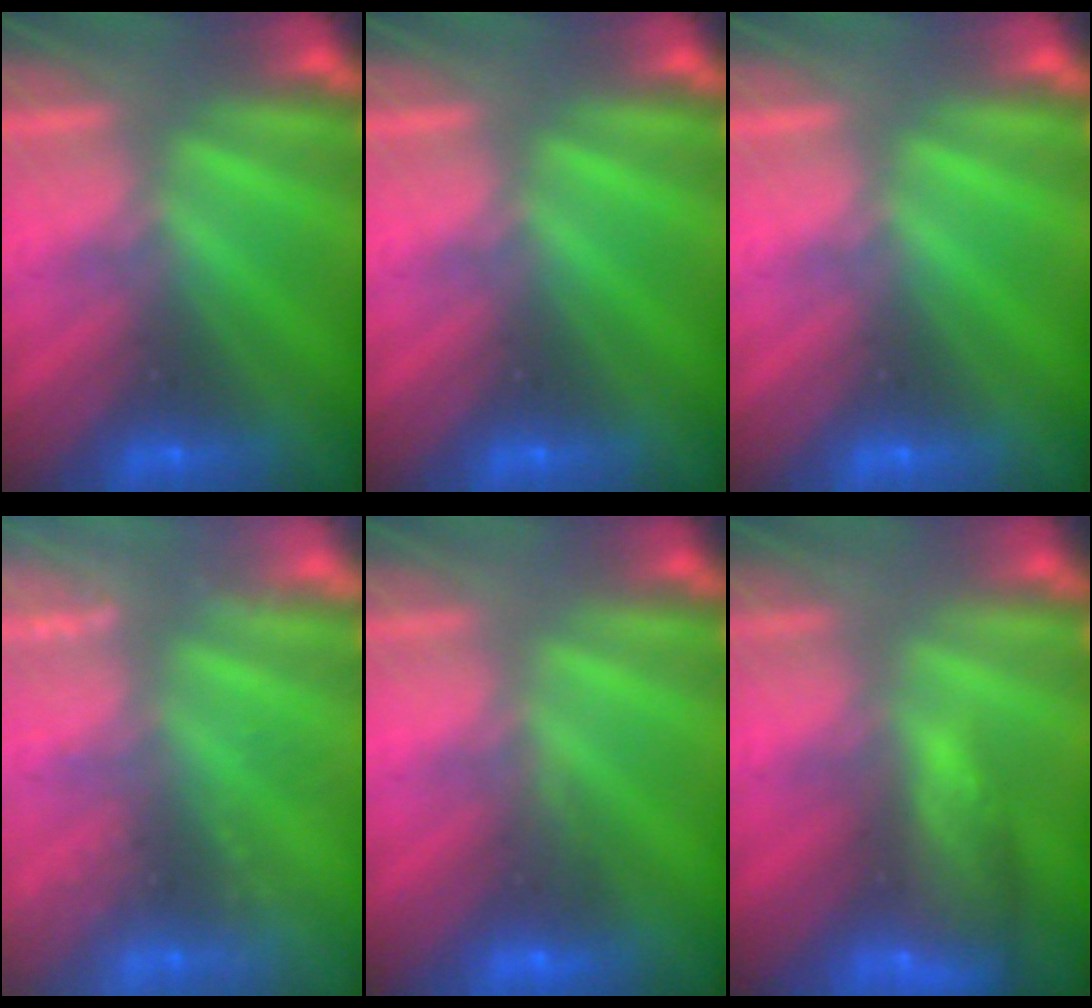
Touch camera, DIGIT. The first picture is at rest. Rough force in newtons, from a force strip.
{"total": 0.0}
{"total": 0.0}
{"total": 2.4}
{"total": 3.1}
{"total": 8.6}